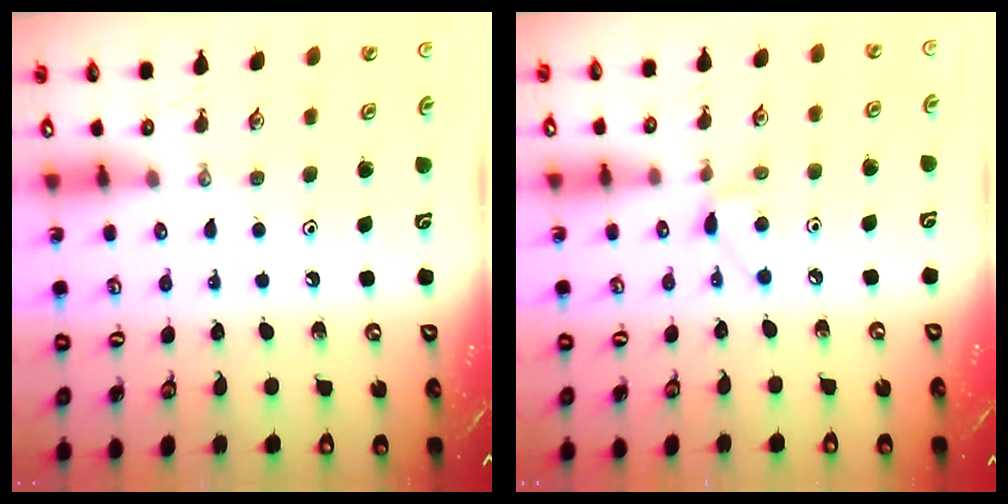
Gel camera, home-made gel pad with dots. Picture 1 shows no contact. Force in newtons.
{"total": 5.2, "press": 5.2, "slide": 0.6}